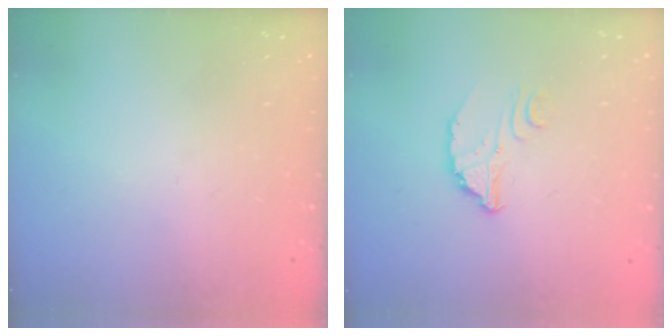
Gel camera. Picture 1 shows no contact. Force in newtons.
{"total": 3.2, "press": 3.2, "slide": 0.2}